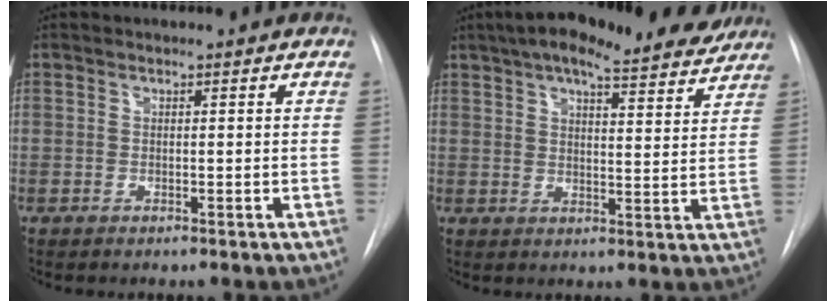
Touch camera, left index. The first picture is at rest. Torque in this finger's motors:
{"motor_torque": [0.85, -1.29, 0.00, 0.10]}